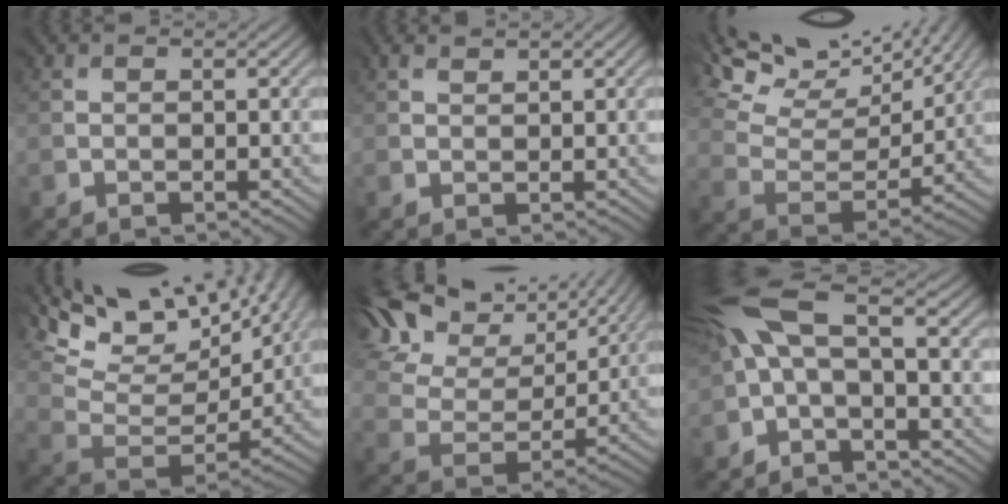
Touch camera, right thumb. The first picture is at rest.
{"total": 1.5, "force": [1.4, 0.2, 0.5], "torque": [-0.014, 0.001, 0.028]}
{"total": 15.7, "force": [12.9, 4.7, 7.7], "torque": [-0.183, 0.014, 0.185]}
{"total": 16.9, "force": [11.2, 6.9, 10.6], "torque": [-0.230, 0.030, 0.172]}
{"total": 14.6, "force": [10.3, 6.5, 8.1], "torque": [-0.198, 0.030, 0.155]}
{"total": 9.6, "force": [0.1, 3.8, 8.8], "torque": [-0.205, 0.016, -0.006]}